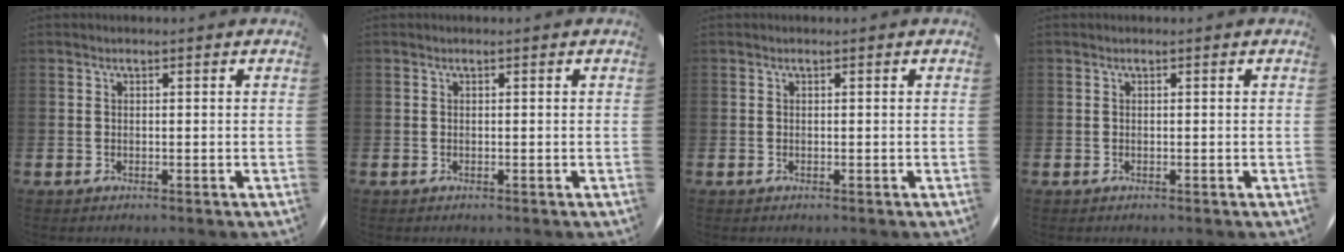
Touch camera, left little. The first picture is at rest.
{"total": 0.0}
{"total": 0.0}
{"total": 0.0}